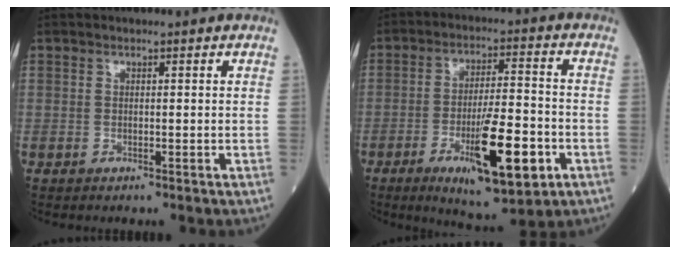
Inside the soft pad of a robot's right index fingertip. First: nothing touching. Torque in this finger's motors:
{"motor_torque": [1.45, -0.69, 0.90, 0.21]}